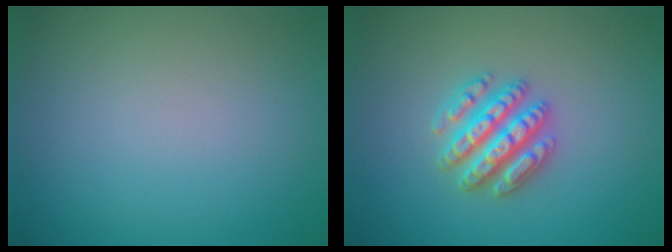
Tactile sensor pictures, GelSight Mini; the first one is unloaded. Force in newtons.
{"total": 4.8, "press": 4.7, "slide": 0.8}